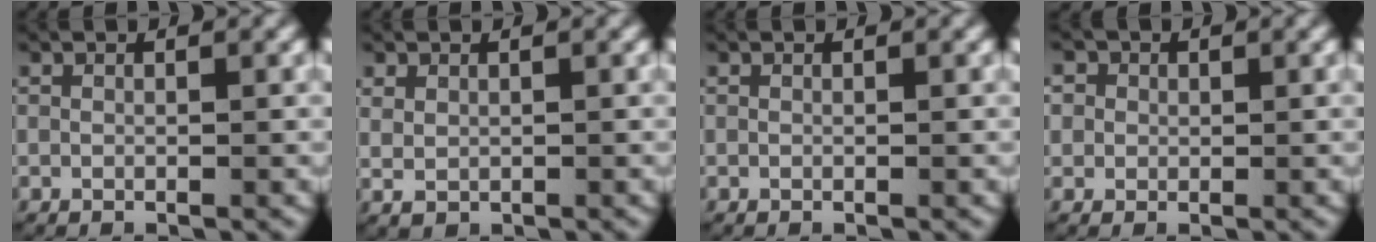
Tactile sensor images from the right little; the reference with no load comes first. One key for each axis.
{"total": 2.3, "fx": 0.5, "fy": 1.9, "fz": 1.1, "tx": -0.030, "ty": -0.003, "tz": 0.016}
{"total": 0.0}
{"total": 3.1, "fx": 0.7, "fy": 2.9, "fz": 0.7, "tx": -0.029, "ty": 0.003, "tz": 0.005}